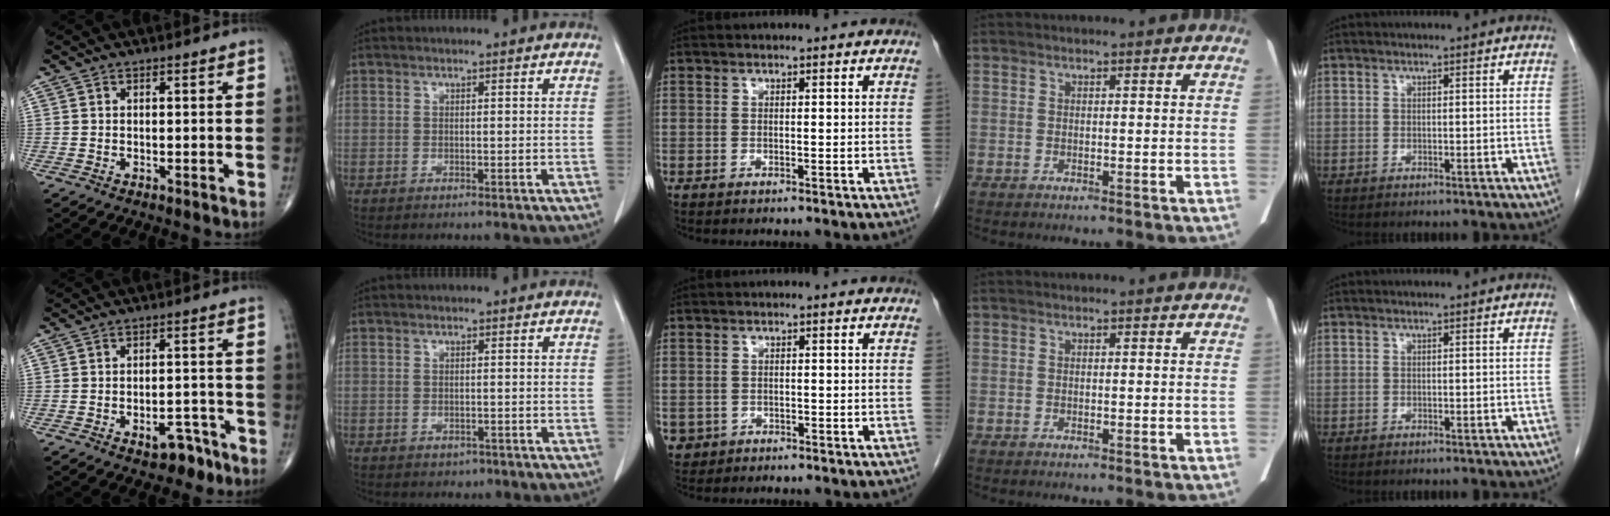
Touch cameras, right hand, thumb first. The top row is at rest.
{"thumb": {"total": 5.5, "force": [-3.4, 3.0, 3.1], "torque": [-0.024, 0.032, -0.043]}, "index": {"total": 1.2, "force": [-0.7, 0.9, 0.3], "torque": [-0.004, 0.002, -0.006]}, "middle": {"total": 2.5, "force": [-1.1, 2.2, 0.2], "torque": [-0.004, 0.006, -0.015]}}